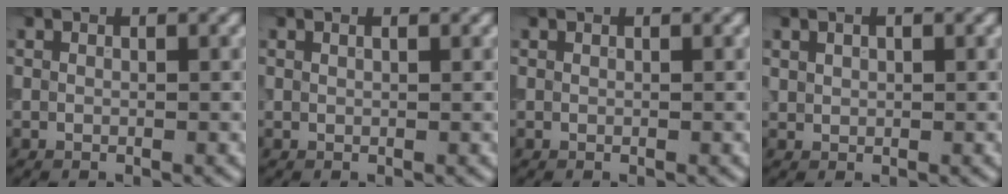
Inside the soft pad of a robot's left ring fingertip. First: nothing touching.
{"total": 0.6, "force": [0.5, 0.1, 0.4], "torque": [-0.008, -0.001, 0.005]}
{"total": 0.0}
{"total": 0.9, "force": [0.5, 0.6, 0.5], "torque": [-0.011, 0.001, 0.012]}